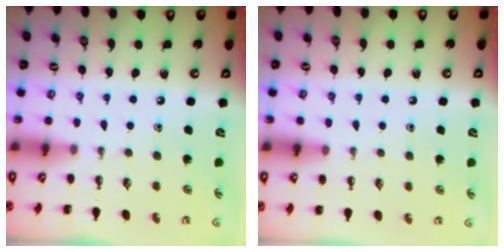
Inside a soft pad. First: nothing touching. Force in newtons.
{"total": 3.7, "press": 3.4, "slide": 1.3}